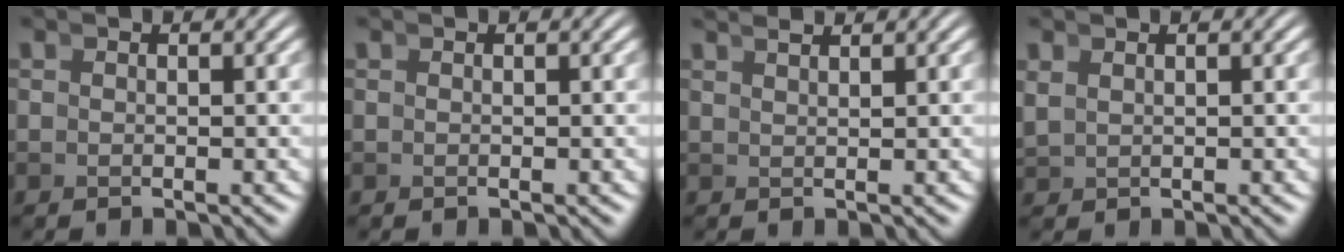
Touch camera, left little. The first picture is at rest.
{"total": 0.0}
{"total": 1.8, "force": [1.6, -0.9, 0.1], "torque": [0.011, 0.007, 0.032]}
{"total": 0.8, "force": [0.7, 0.3, 0.4], "torque": [-0.009, 0.000, 0.021]}